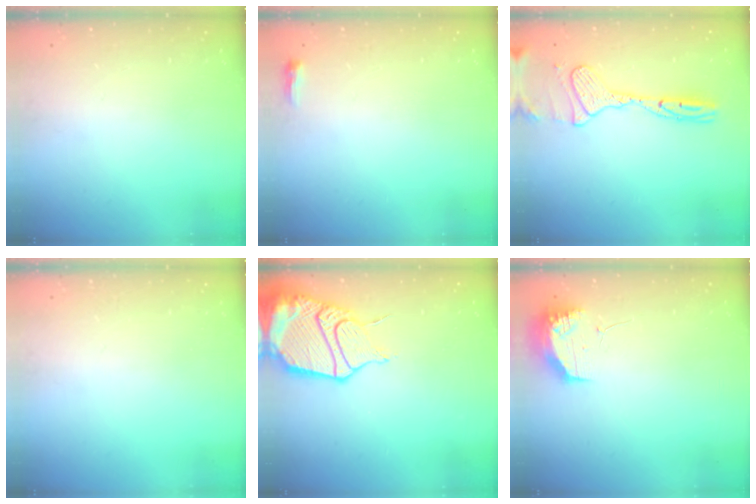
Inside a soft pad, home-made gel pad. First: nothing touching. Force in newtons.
{"total": 2.9, "press": 2.8, "slide": 0.8}
{"total": 14.0, "press": 13.9, "slide": 1.7}
{"total": 0.0}
{"total": 21.3, "press": 21.2, "slide": 2.2}
{"total": 10.8, "press": 10.5, "slide": 2.6}